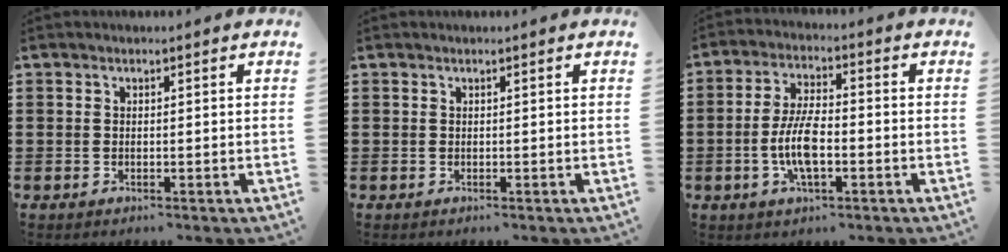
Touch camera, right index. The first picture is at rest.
{"total": 0.0}
{"total": 7.7, "force": [-1.8, 2.8, 7.0], "torque": [-0.160, -0.006, -0.041]}